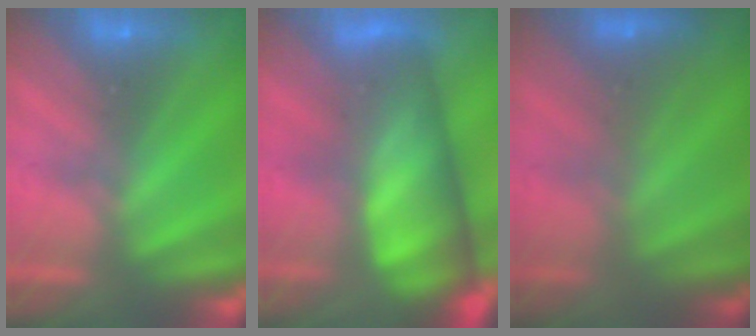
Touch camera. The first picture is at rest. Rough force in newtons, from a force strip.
{"total": 7.9}
{"total": 2.8}